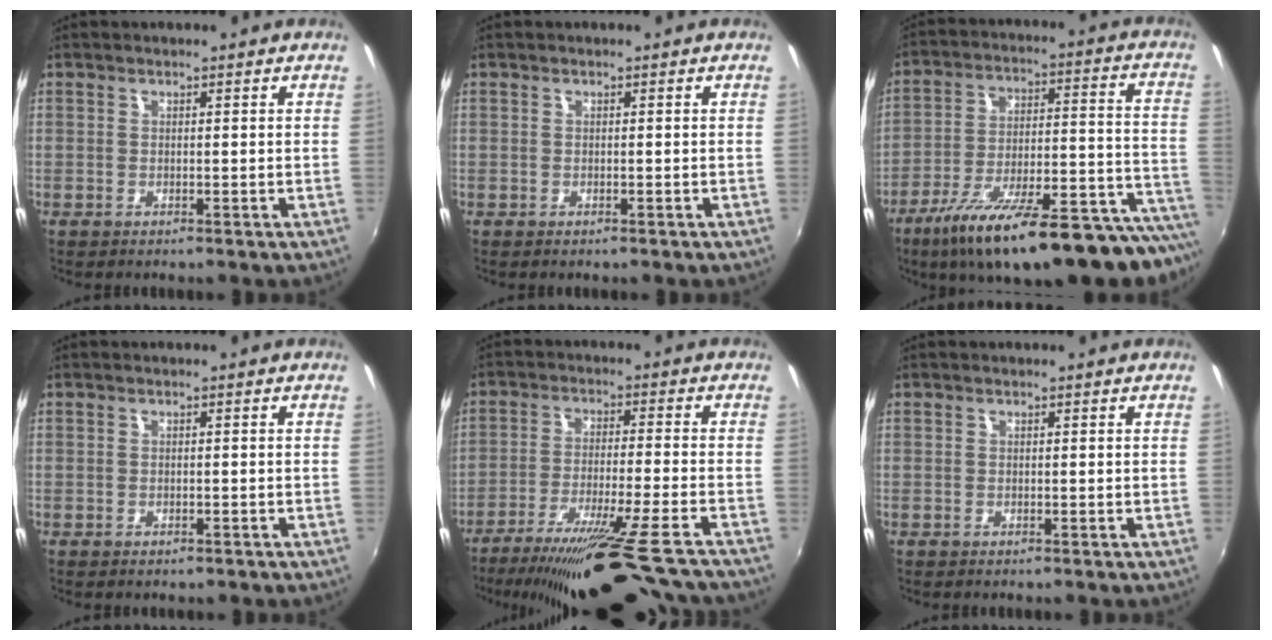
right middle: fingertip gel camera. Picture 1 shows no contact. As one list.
[{"total": 0.0}, {"total": 29.9, "force": [-23.4, 4.9, 18.0], "torque": [-0.236, -0.054, -0.337]}, {"total": 0.8, "force": [-0.5, 0.4, 0.5], "torque": [-0.011, -0.003, -0.005]}, {"total": 18.7, "force": [-16.2, -1.4, 9.1], "torque": [-0.167, -0.055, -0.254]}, {"total": 0.0}]